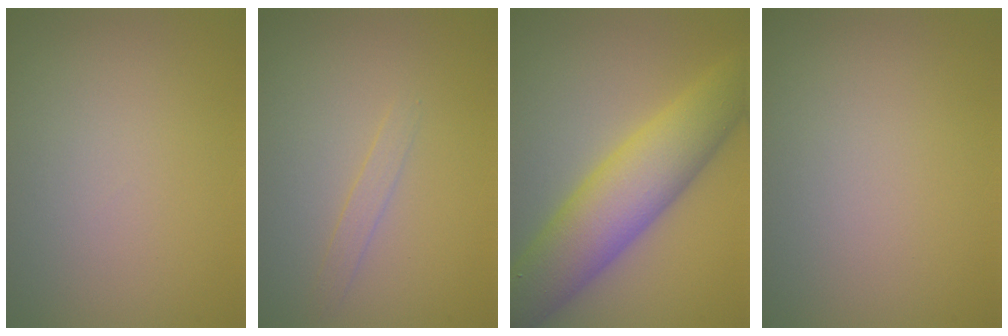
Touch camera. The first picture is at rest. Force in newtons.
{"total": 0.9, "press": 0.9, "slide": 0.2}
{"total": 8.5, "press": 8.5, "slide": 0.0}
{"total": 0.0}